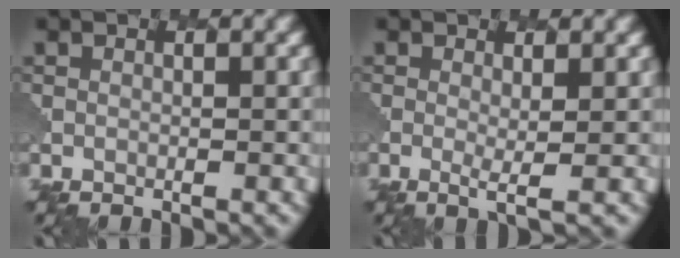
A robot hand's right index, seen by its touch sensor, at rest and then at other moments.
{"total": 1.3, "force": [0.4, 0.0, 1.3], "torque": [-0.029, -0.008, 0.005]}